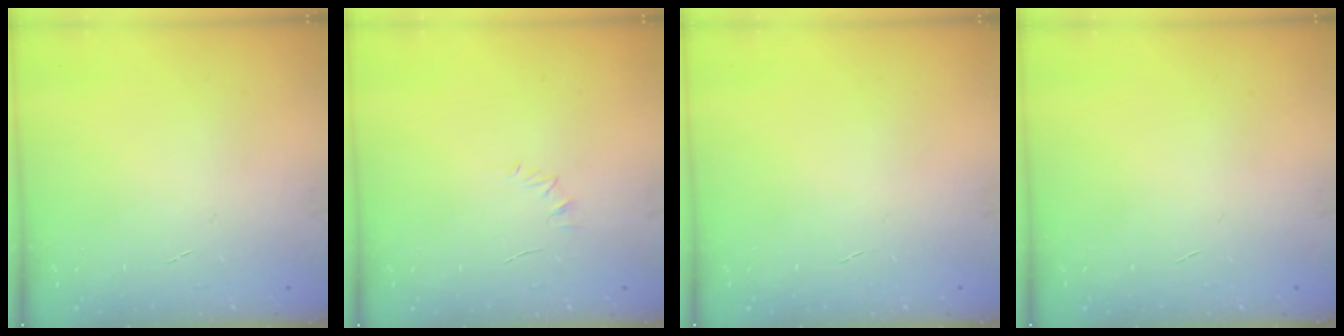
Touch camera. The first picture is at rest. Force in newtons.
{"total": 4.1, "press": 3.9, "slide": 1.3}
{"total": 0.0}
{"total": 0.0}